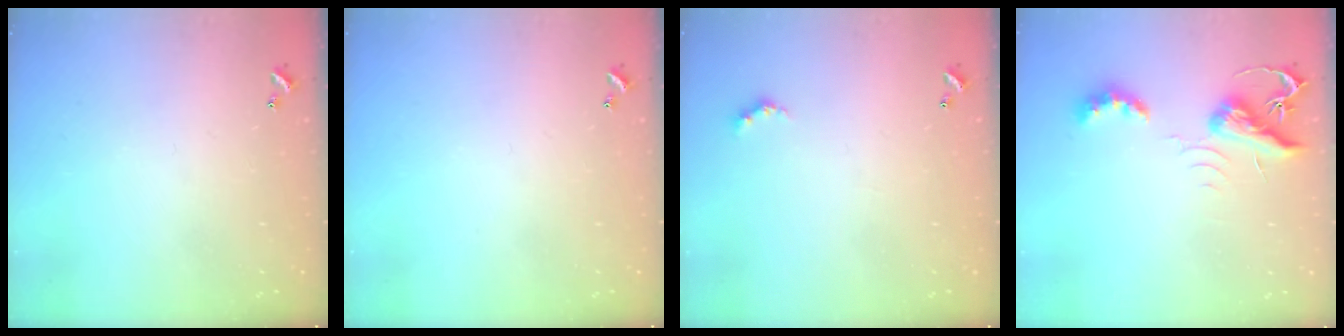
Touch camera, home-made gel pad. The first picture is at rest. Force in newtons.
{"total": 0.0}
{"total": 3.4, "press": 3.3, "slide": 0.6}
{"total": 6.6, "press": 6.6, "slide": 0.3}